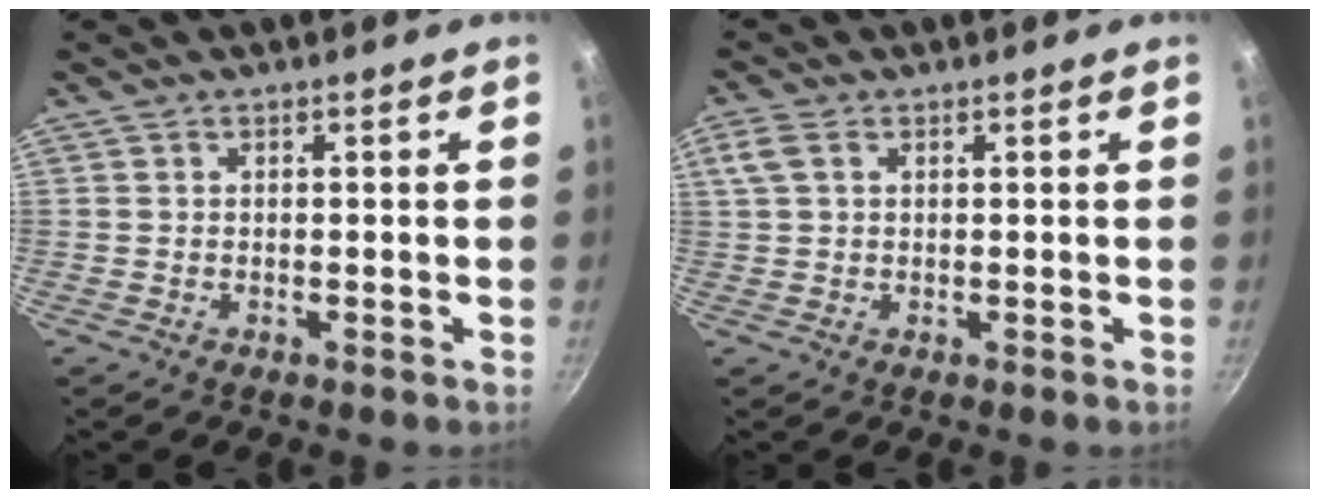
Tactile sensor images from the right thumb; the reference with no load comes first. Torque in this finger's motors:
{"motor_torque": [-0.63, 0.42, -0.41, 0.18, 0.12]}